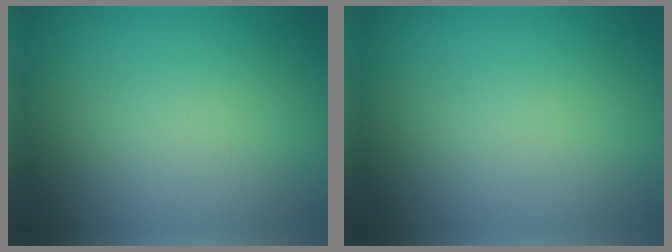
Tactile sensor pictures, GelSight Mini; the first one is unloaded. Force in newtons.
{"total": 0.0}